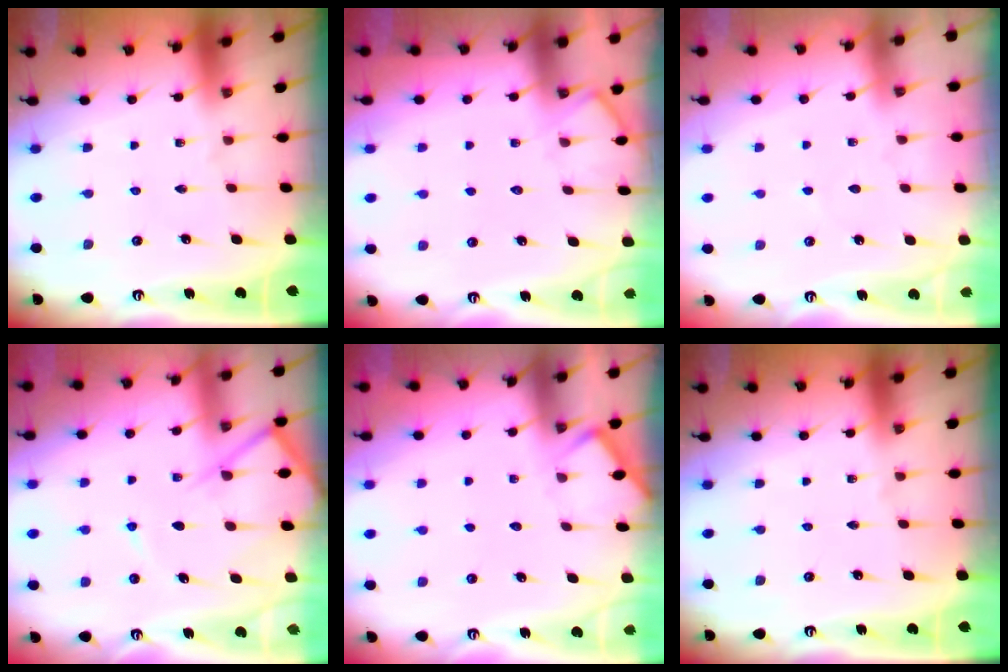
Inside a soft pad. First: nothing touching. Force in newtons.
{"total": 7.2, "press": 7.1, "slide": 0.9}
{"total": 2.5, "press": 2.5, "slide": 0.4}
{"total": 8.4, "press": 8.4, "slide": 1.1}
{"total": 4.5, "press": 4.5, "slide": 0.5}
{"total": 0.0}